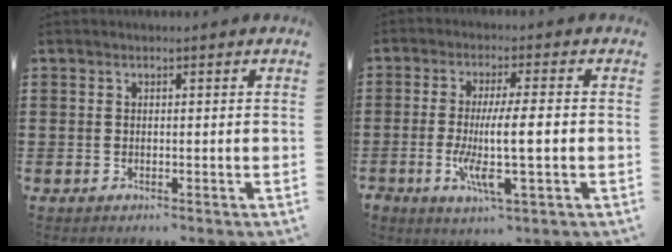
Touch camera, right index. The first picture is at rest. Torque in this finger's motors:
{"motor_torque": [1.03, 0.16, 0.55, 0.21]}